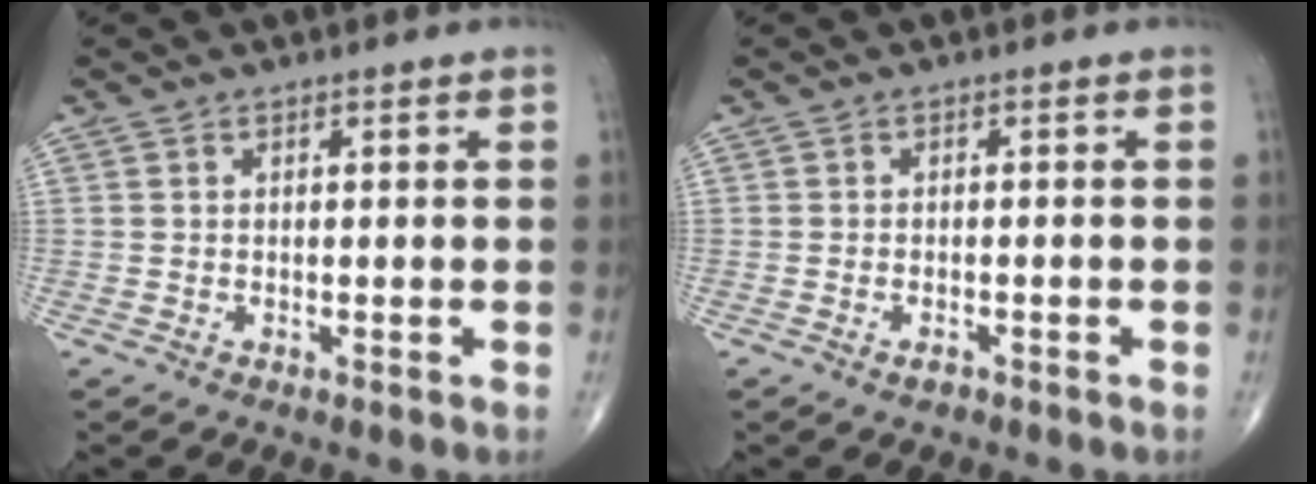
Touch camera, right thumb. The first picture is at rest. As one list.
[{"total": 1.4, "force": [-1.0, 0.6, 0.8], "torque": [-0.015, 0.004, -0.017]}]